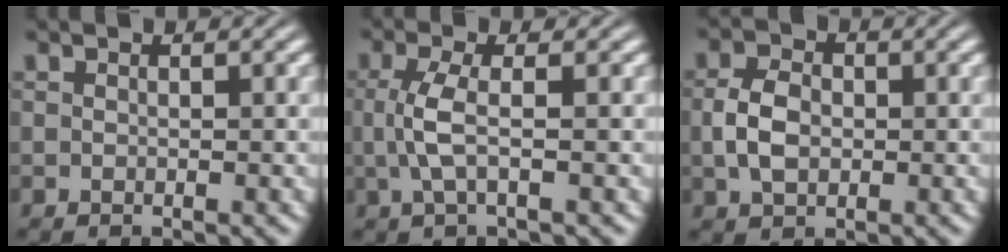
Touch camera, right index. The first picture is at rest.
{"total": 2.5, "force": [-0.2, -0.3, 2.5], "torque": [-0.059, -0.004, 0.004]}
{"total": 2.6, "force": [-0.2, 1.4, 2.1], "torque": [-0.038, -0.005, 0.006]}